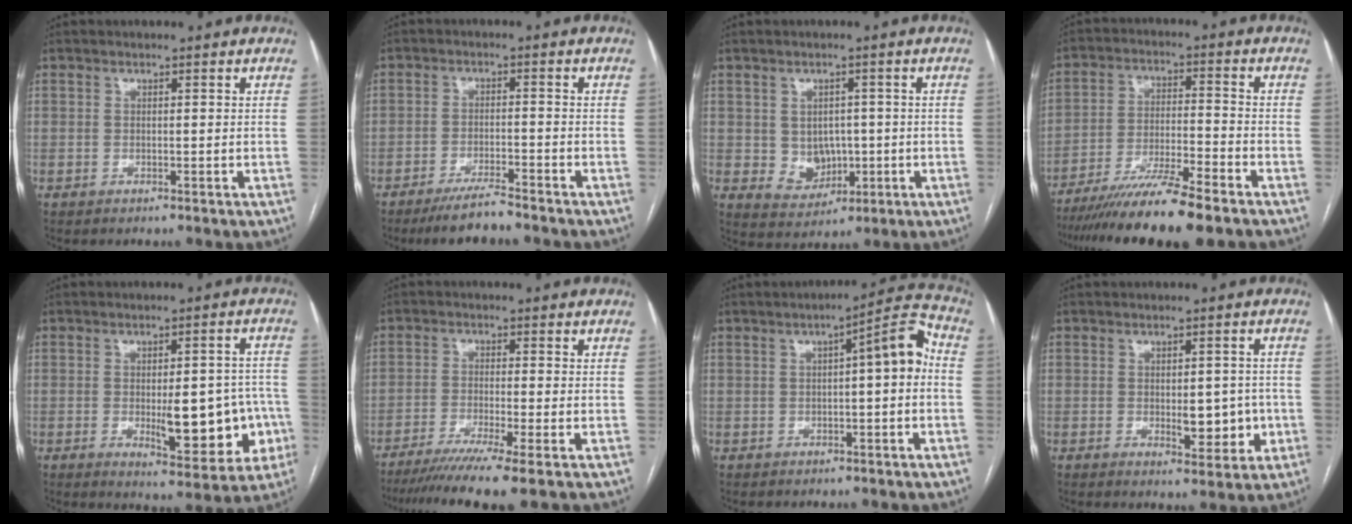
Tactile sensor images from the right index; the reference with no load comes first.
{"total": 5.5, "force": [-4.8, 0.5, 2.7], "torque": [-0.048, -0.015, -0.088]}
{"total": 5.4, "force": [-0.2, 4.5, 3.0], "torque": [-0.043, 0.005, 0.012]}
{"total": 13.1, "force": [-10.6, -0.3, 7.7], "torque": [-0.126, -0.026, -0.178]}
{"total": 12.4, "force": [-2.8, 4.4, 11.2], "torque": [-0.128, 0.014, -0.024]}
{"total": 9.9, "force": [-7.3, -1.3, 6.5], "torque": [-0.095, -0.027, -0.115]}
{"total": 7.4, "force": [0.4, 1.2, 7.3], "torque": [-0.097, 0.027, 0.000]}
{"total": 5.9, "force": [-0.9, 2.8, 5.1], "torque": [-0.061, 0.001, -0.004]}